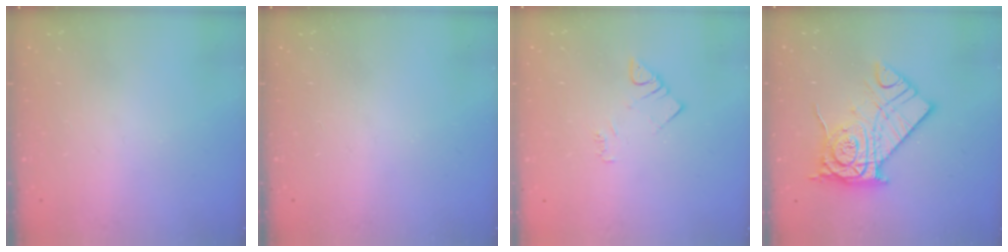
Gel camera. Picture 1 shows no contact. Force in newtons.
{"total": 0.0}
{"total": 4.5, "press": 4.5, "slide": 0.5}
{"total": 16.8, "press": 16.8, "slide": 0.6}